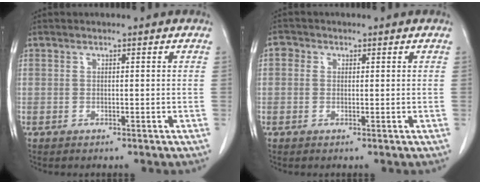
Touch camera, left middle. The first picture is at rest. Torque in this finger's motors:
{"motor_torque": [0.12, -0.09, -0.03, 0.00]}